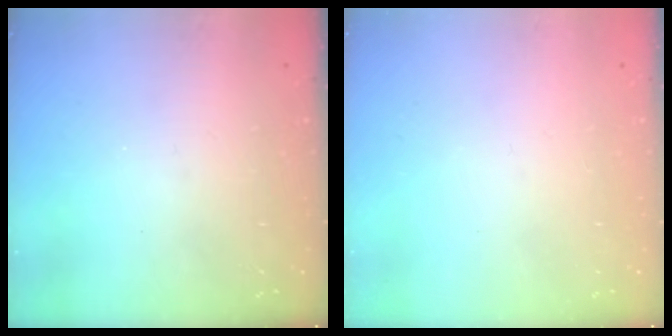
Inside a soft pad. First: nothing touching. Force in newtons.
{"total": 0.0}